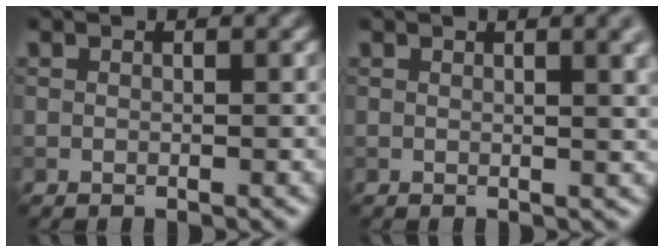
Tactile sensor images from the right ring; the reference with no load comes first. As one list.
[{"total": 5.2, "force": [2.0, 2.1, 4.3], "torque": [-0.028, 0.015, 0.017]}]